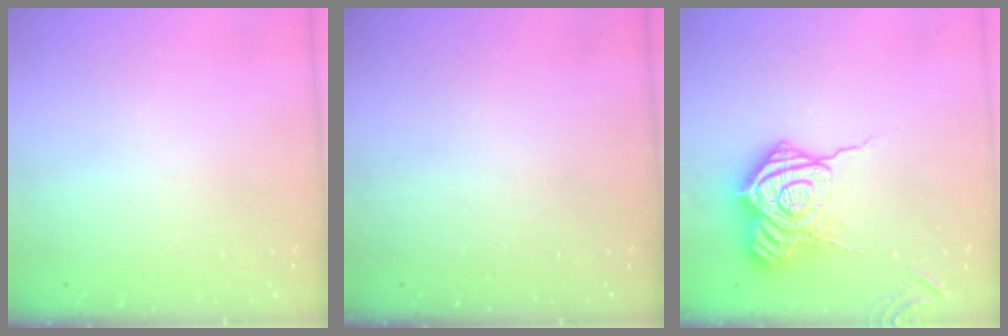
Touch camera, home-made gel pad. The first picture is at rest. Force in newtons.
{"total": 0.0}
{"total": 19.7, "press": 19.7, "slide": 1.0}